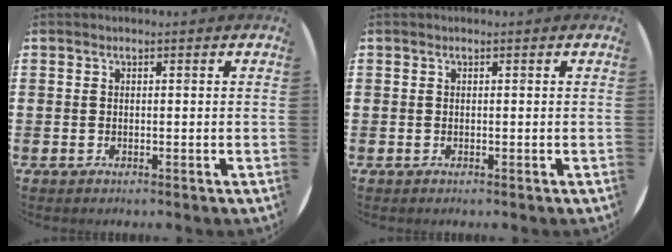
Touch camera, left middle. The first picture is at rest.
{"total": 0.0}